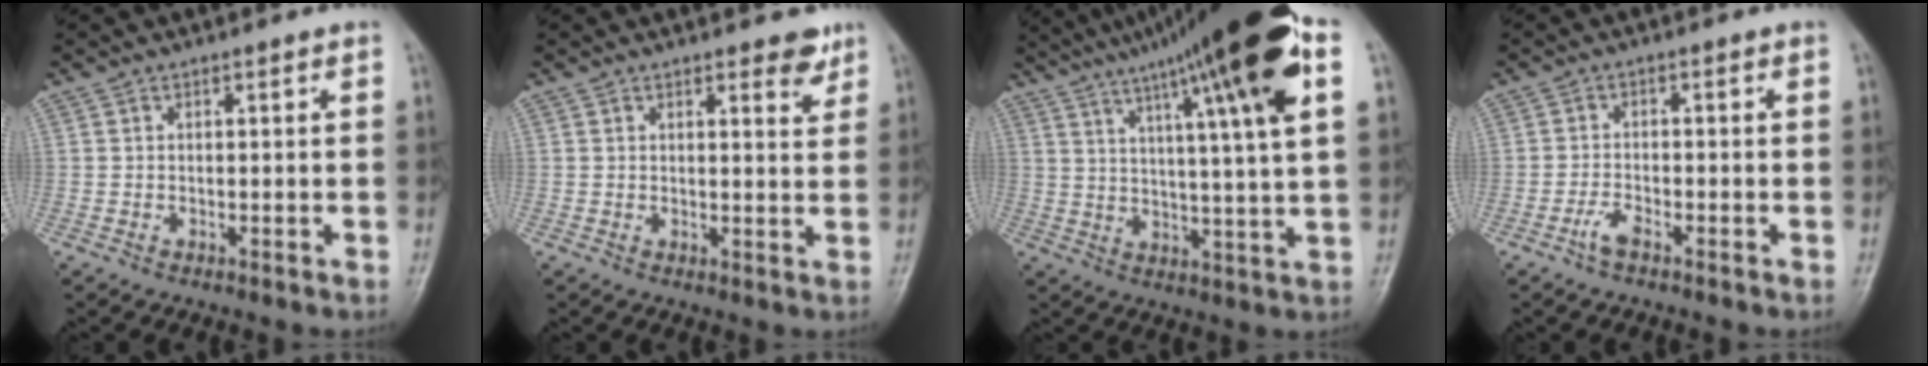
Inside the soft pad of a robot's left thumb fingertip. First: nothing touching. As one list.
[{"total": 3.6, "force": [2.5, 1.4, 2.3], "torque": [-0.013, -0.014, 0.028]}, {"total": 22.8, "force": [11.9, 2.0, 19.3], "torque": [-0.299, -0.003, 0.173]}, {"total": 2.5, "force": [-1.8, 0.7, 1.6], "torque": [-0.040, 0.012, -0.038]}]